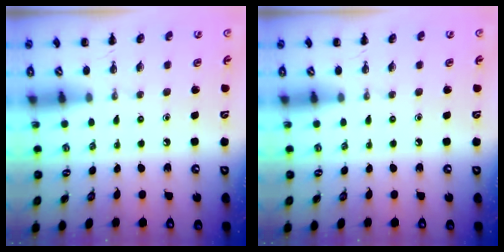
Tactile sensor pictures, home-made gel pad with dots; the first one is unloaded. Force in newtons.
{"total": 0.0}